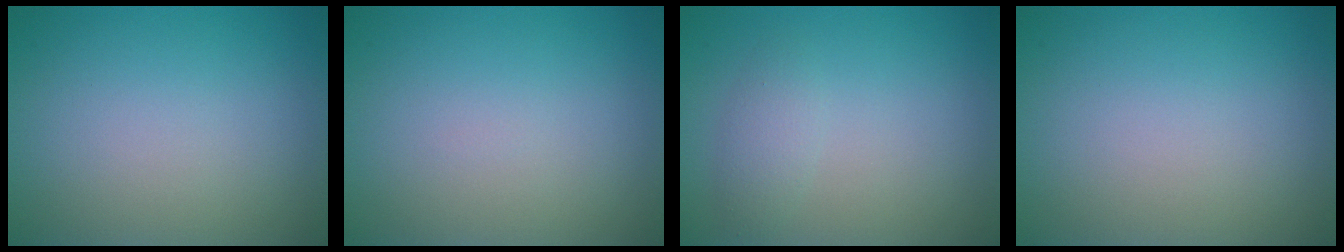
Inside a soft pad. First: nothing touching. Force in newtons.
{"total": 0.0}
{"total": 1.5, "press": 1.5, "slide": 0.1}
{"total": 0.0}